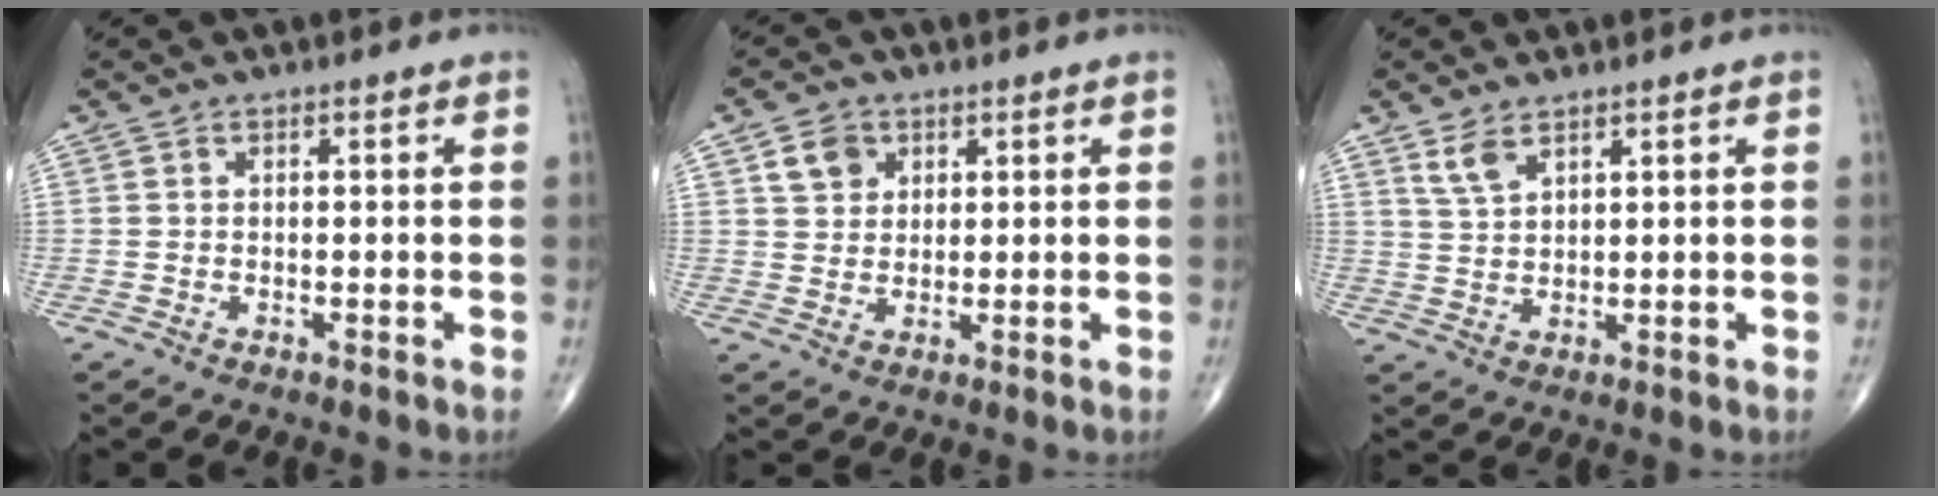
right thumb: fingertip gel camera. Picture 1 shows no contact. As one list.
[{"total": 4.8, "force": [2.1, 3.8, 1.9], "torque": [-0.014, -0.008, 0.039]}, {"total": 3.7, "force": [2.6, 1.5, 2.2], "torque": [-0.043, -0.011, 0.058]}]